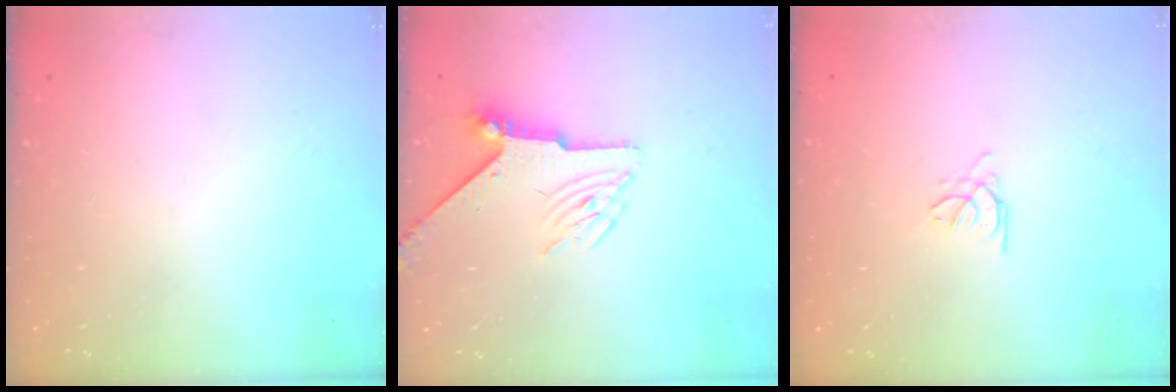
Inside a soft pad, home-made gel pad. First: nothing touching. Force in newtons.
{"total": 5.9, "press": 5.8, "slide": 1.0}
{"total": 1.4, "press": 1.3, "slide": 0.3}